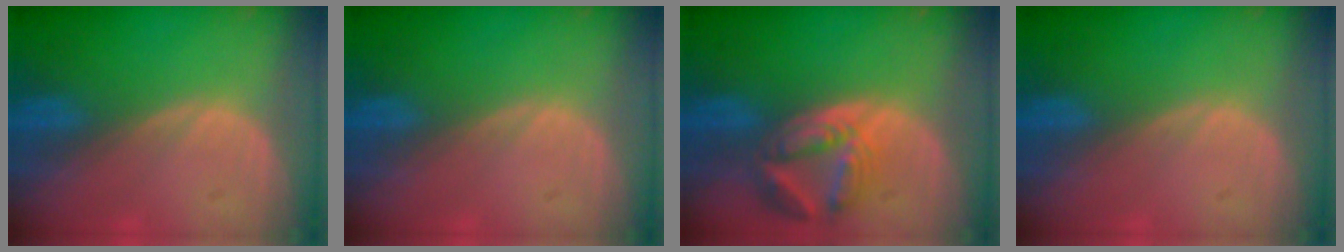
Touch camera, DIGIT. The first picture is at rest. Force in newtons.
{"total": 0.0}
{"total": 8.1, "press": 7.2, "slide": 3.7}
{"total": 0.0}